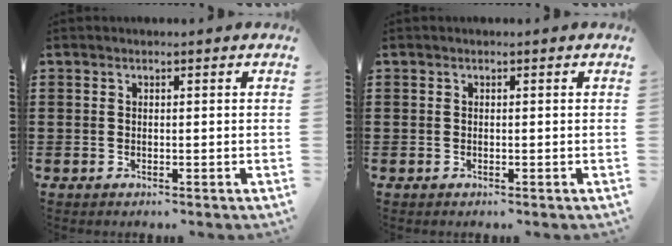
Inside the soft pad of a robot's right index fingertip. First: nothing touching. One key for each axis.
{"total": 0.0}